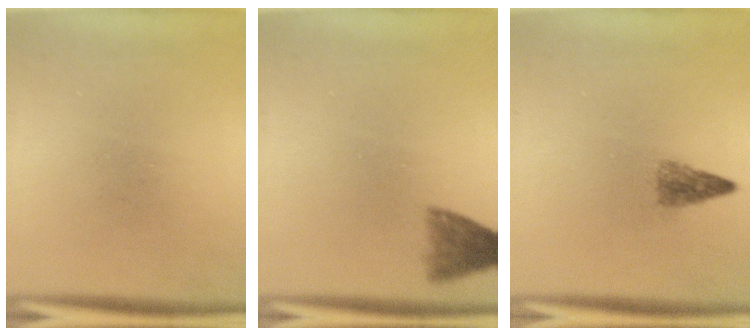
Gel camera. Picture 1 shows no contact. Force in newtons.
{"total": 3.8}
{"total": 2.2}